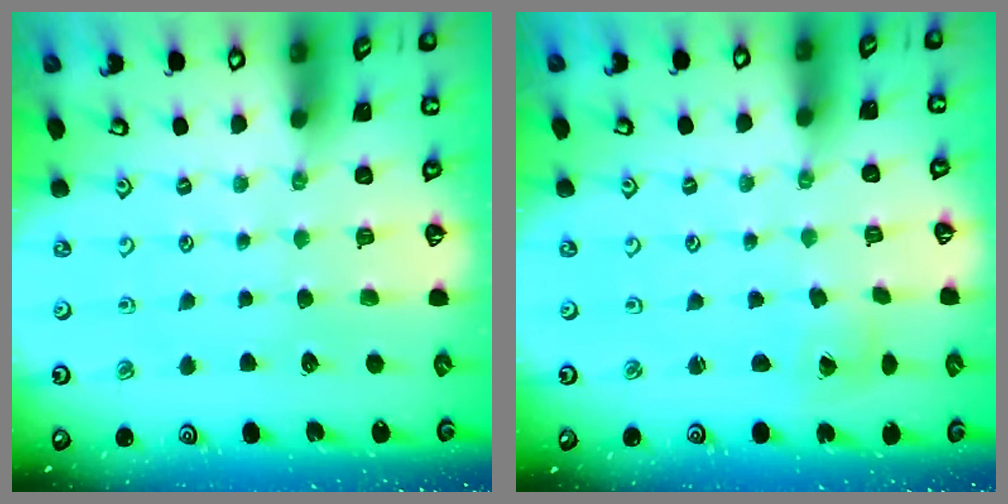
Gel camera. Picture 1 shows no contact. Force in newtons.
{"total": 2.1, "press": 2.1, "slide": 0.1}